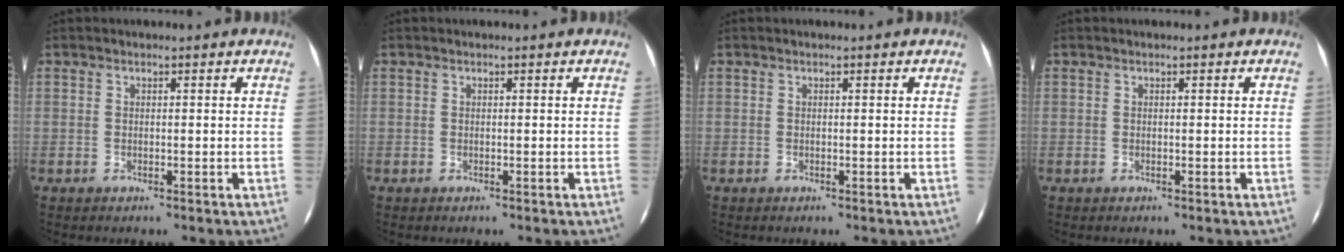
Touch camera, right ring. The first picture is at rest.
{"total": 0.0}
{"total": 0.0}
{"total": 0.0}